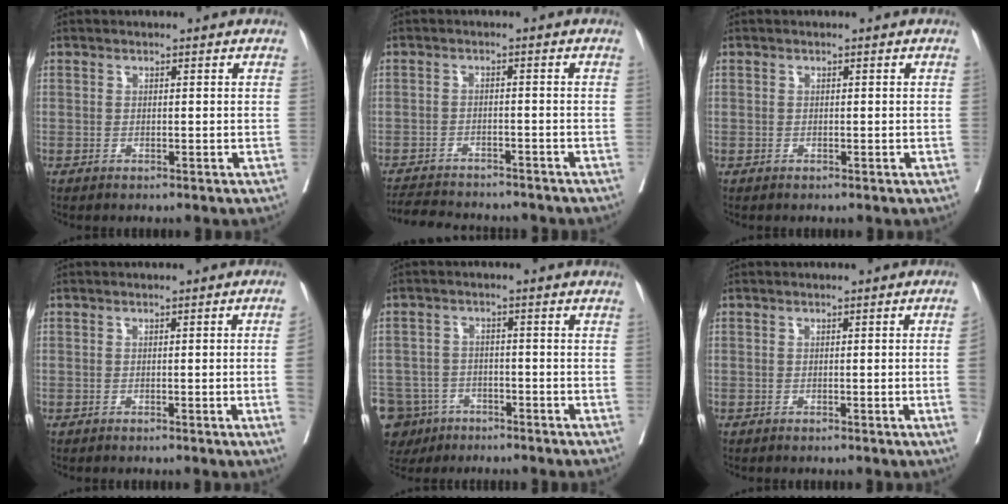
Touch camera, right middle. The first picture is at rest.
{"total": 10.9, "force": [-10.0, 2.6, 3.6], "torque": [-0.067, -0.003, -0.136]}
{"total": 0.0}
{"total": 3.8, "force": [-0.8, -0.9, 3.6], "torque": [-0.045, 0.000, -0.009]}
{"total": 13.6, "force": [-8.1, 10.2, 3.9], "torque": [-0.125, -0.003, -0.120]}
{"total": 3.0, "force": [-0.6, -0.7, 2.9], "torque": [-0.041, 0.001, -0.006]}